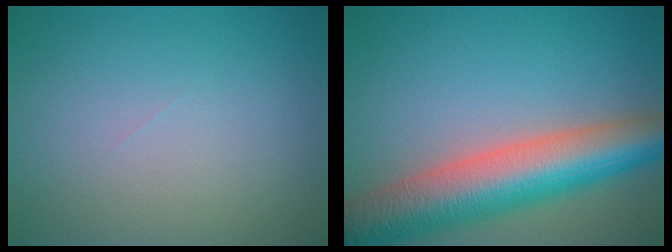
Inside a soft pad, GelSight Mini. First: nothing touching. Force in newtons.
{"total": 10.0, "press": 10.0, "slide": 0.4}